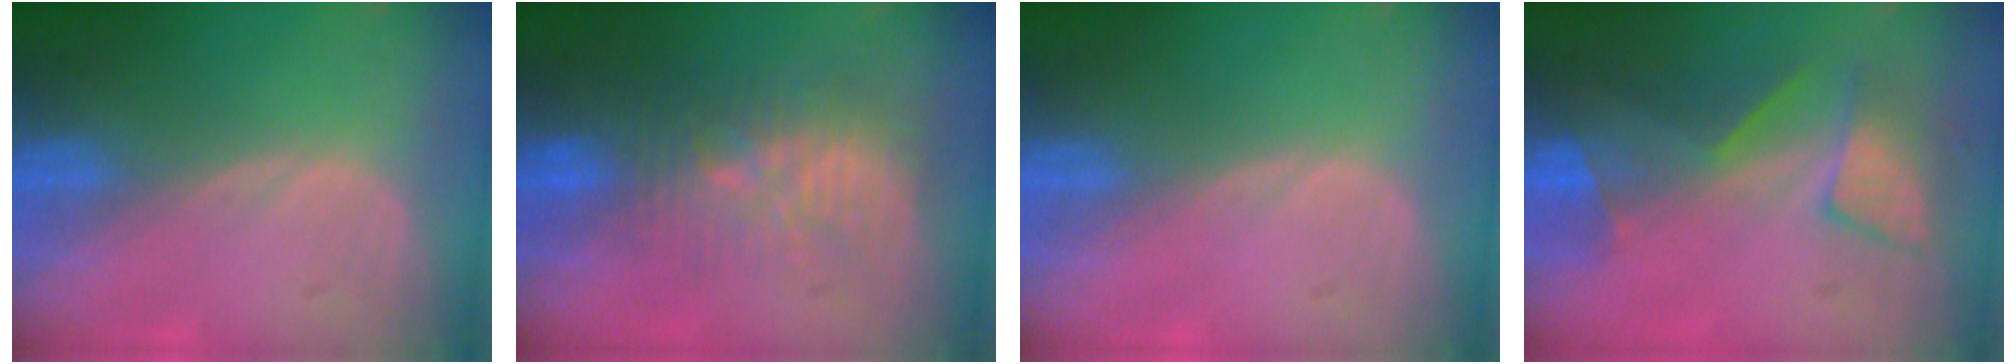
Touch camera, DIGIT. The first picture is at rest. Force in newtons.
{"total": 9.7, "press": 9.1, "slide": 3.6}
{"total": 0.0}
{"total": 7.3, "press": 7.0, "slide": 2.2}